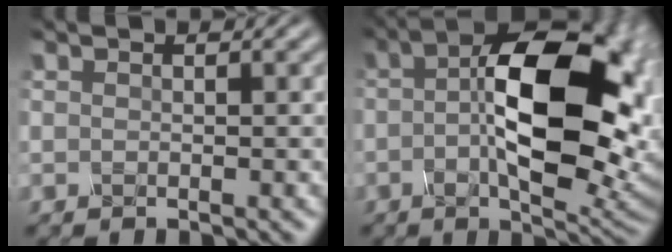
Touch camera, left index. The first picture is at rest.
{"total": 14.7, "force": [-0.1, 6.6, 13.2], "torque": [-0.199, 0.013, -0.010]}